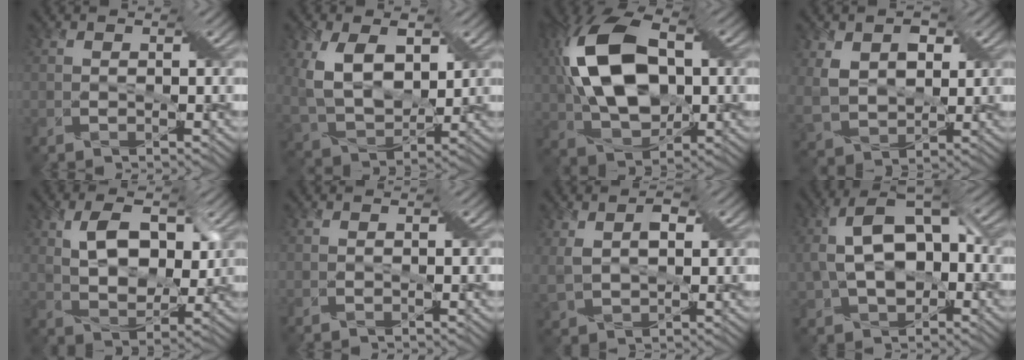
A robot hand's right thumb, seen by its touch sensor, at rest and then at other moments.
{"total": 9.3, "force": [3.2, 5.5, 6.8], "torque": [-0.167, -0.003, 0.060]}
{"total": 15.5, "force": [1.9, 9.1, 12.4], "torque": [-0.267, 0.015, 0.031]}
{"total": 6.3, "force": [2.7, 4.1, 4.0], "torque": [-0.108, 0.000, 0.054]}
{"total": 8.1, "force": [2.9, 4.4, 6.2], "torque": [-0.127, 0.001, 0.053]}
{"total": 0.0}
{"total": 4.7, "force": [1.7, 2.7, 3.4], "torque": [-0.083, 0.001, 0.037]}
{"total": 10.7, "force": [-0.2, 6.1, 8.7], "torque": [-0.189, 0.013, -0.001]}